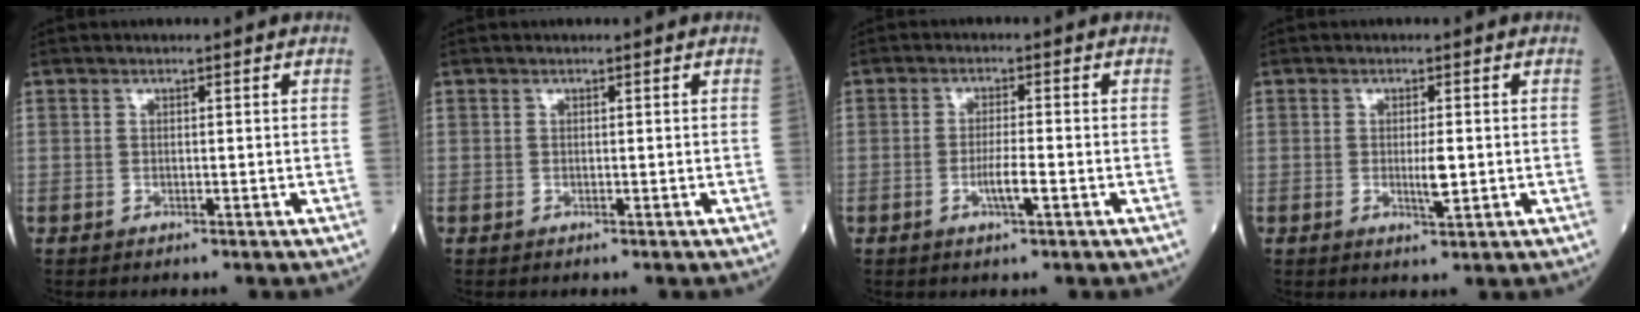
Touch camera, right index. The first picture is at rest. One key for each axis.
{"total": 0.0}
{"total": 3.5, "fx": -1.2, "fy": 0.1, "fz": 3.3, "tx": -0.064, "ty": -0.004, "tz": -0.023}
{"total": 2.9, "fx": -0.2, "fy": 0.4, "fz": 2.9, "tx": -0.052, "ty": -0.005, "tz": -0.004}